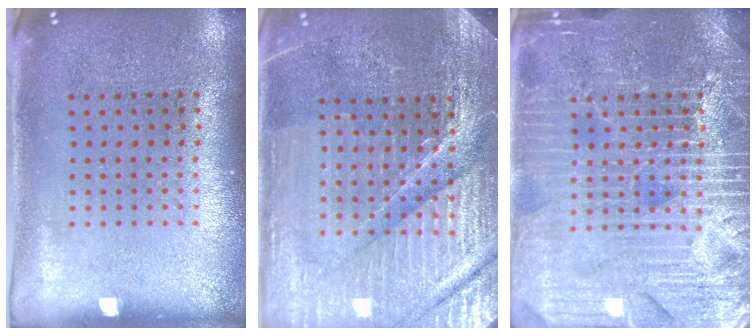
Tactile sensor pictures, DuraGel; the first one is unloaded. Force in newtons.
{"total": 4.8, "press": 4.6, "slide": 1.5}
{"total": 7.2, "press": 7.1, "slide": 0.9}